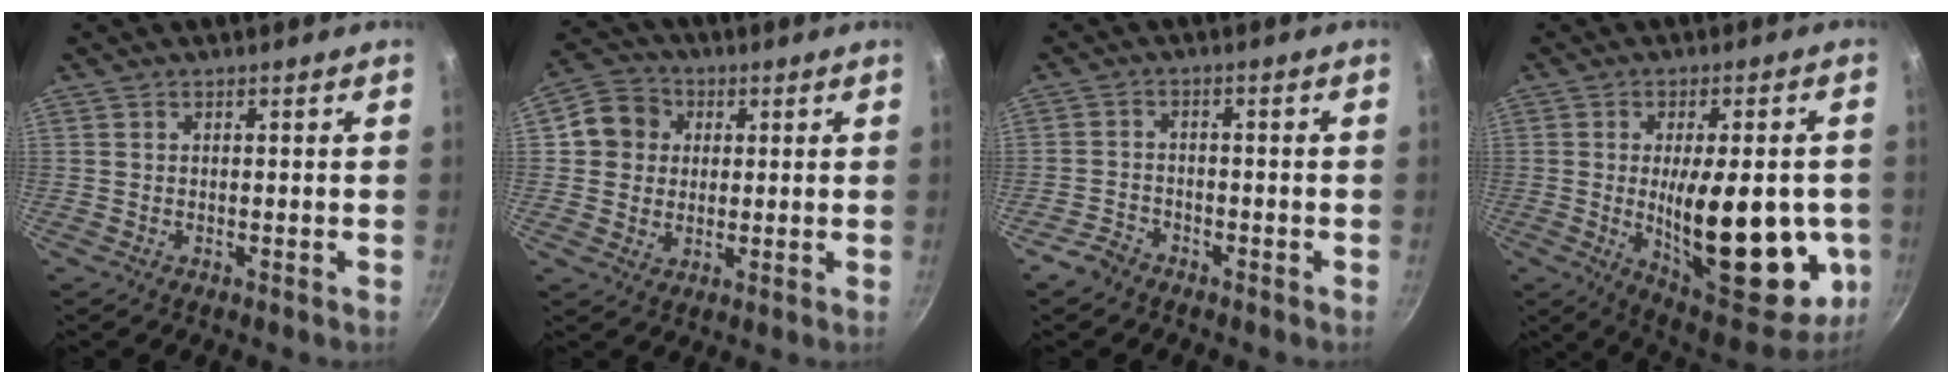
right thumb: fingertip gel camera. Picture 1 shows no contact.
{"total": 8.3, "force": [1.9, 7.5, 3.0], "torque": [-0.015, 0.006, 0.021]}
{"total": 3.7, "force": [-2.8, 2.0, 1.0], "torque": [-0.019, 0.030, -0.052]}
{"total": 25.0, "force": [-3.2, 10.2, 22.6], "torque": [-0.285, -0.023, -0.030]}